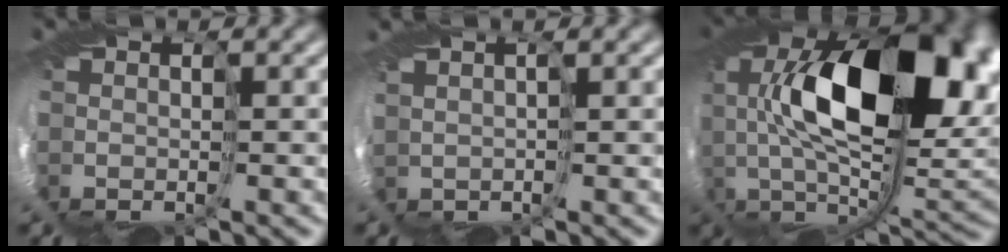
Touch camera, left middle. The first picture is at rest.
{"total": 2.9, "force": [0.5, -2.3, -1.6], "torque": [0.029, 0.002, 0.008]}
{"total": 13.2, "force": [1.5, 6.0, 11.6], "torque": [-0.185, -0.002, 0.019]}